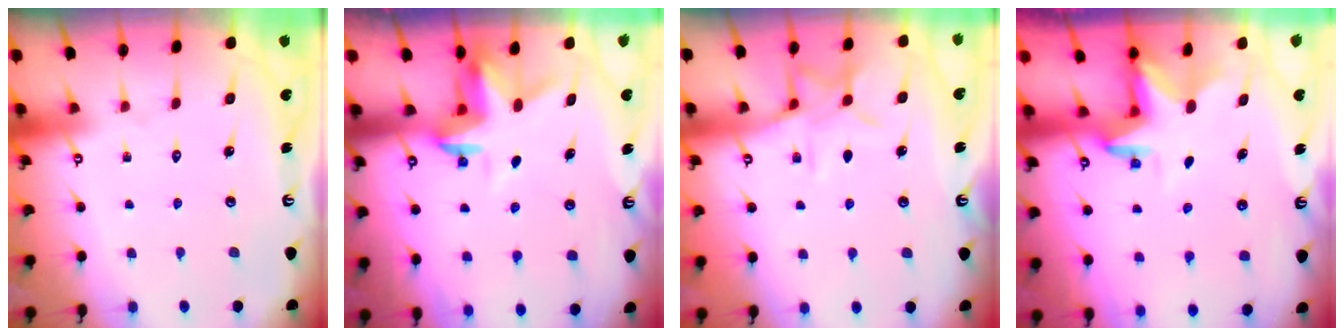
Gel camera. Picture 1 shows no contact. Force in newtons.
{"total": 3.2, "press": 3.2, "slide": 0.3}
{"total": 10.0, "press": 10.0, "slide": 0.8}
{"total": 2.8, "press": 2.8, "slide": 0.1}